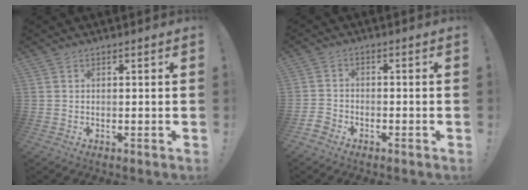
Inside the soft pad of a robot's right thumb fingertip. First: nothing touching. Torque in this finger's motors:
{"motor_torque": [0.03, 0.12, -0.10, -0.18, 0.02]}